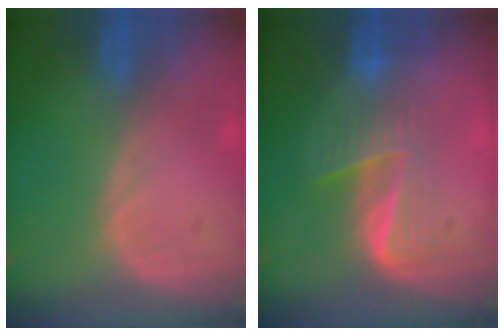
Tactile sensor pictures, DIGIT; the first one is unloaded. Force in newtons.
{"total": 7.0, "press": 5.7, "slide": 4.0}